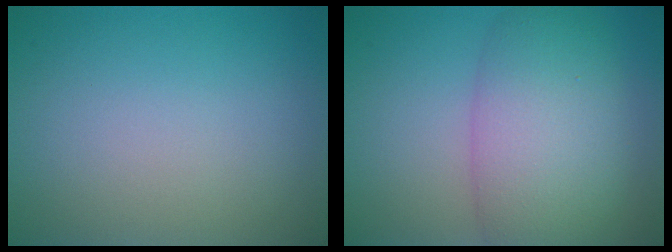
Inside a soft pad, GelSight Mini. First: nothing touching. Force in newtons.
{"total": 8.1, "press": 8.1, "slide": 0.3}